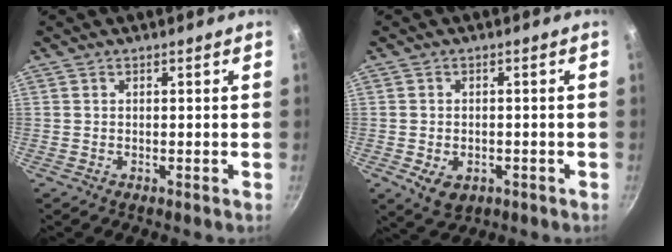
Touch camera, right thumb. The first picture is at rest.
{"total": 5.2, "force": [-1.7, 3.7, 3.3], "torque": [-0.047, 0.001, -0.018]}